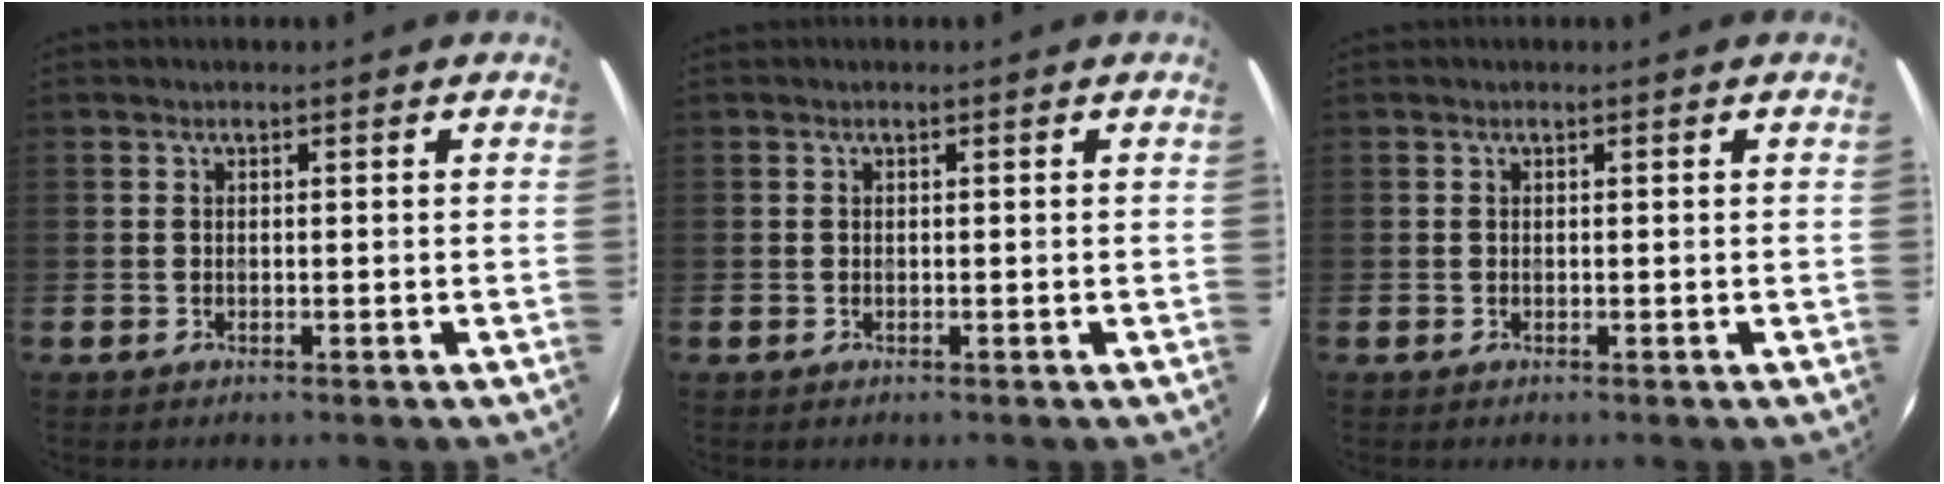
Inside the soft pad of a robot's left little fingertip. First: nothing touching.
{"total": 0.0}
{"total": 0.0}